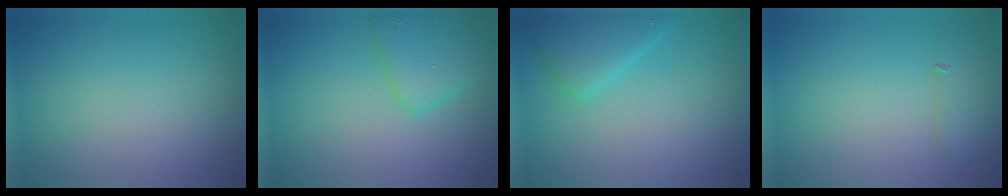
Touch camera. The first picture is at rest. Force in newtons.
{"total": 3.3, "press": 3.3, "slide": 0.2}
{"total": 3.0, "press": 3.0, "slide": 0.2}
{"total": 1.4, "press": 1.4, "slide": 0.1}